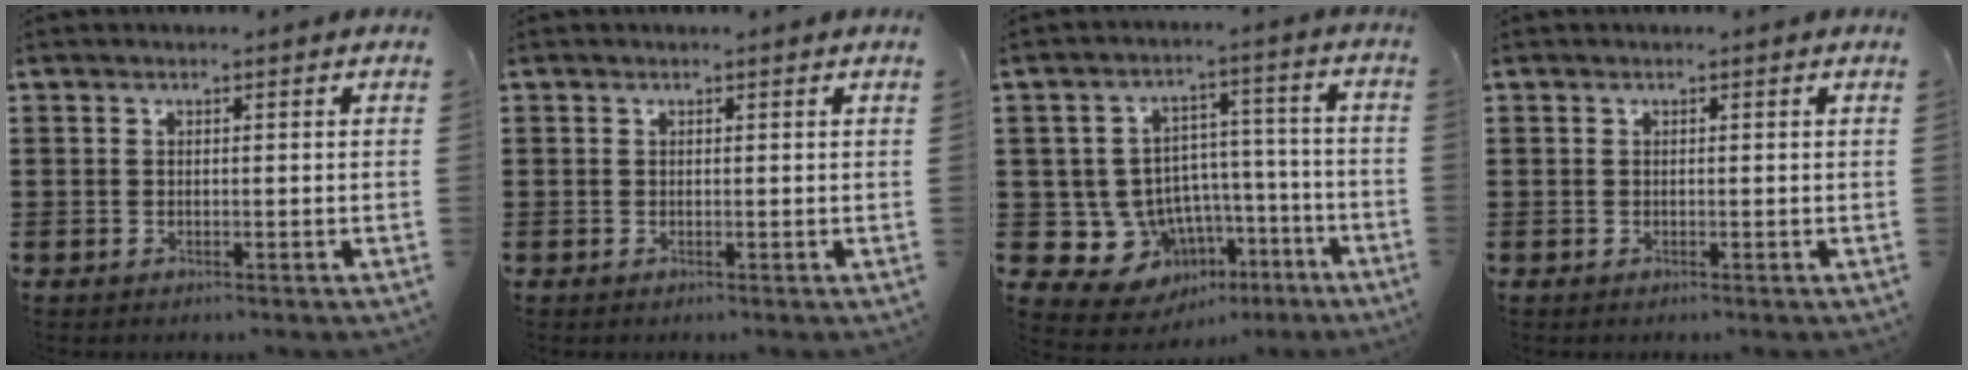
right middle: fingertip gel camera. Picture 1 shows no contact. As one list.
[{"total": 0.0}, {"total": 8.8, "force": [-4.1, 7.6, 1.3], "torque": [-0.044, 0.015, -0.065]}, {"total": 0.0}]